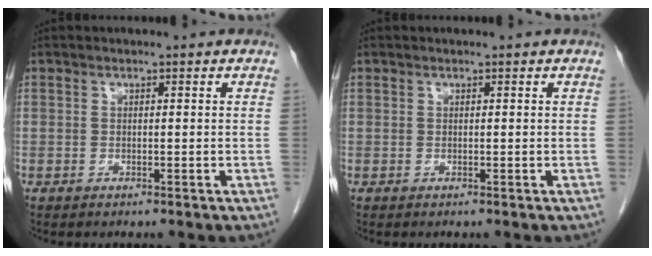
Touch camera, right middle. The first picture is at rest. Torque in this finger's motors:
{"motor_torque": [-0.12, -0.02, -0.01, -0.01]}